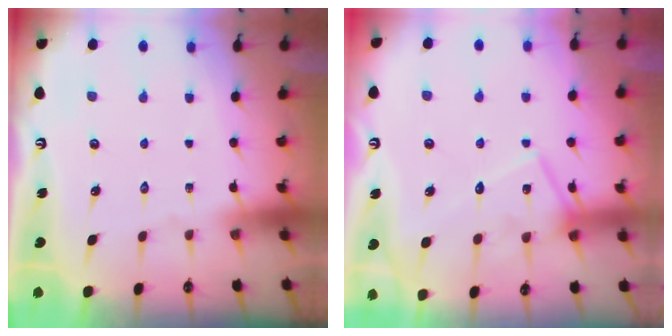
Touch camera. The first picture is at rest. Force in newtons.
{"total": 12.9, "press": 12.8, "slide": 0.9}